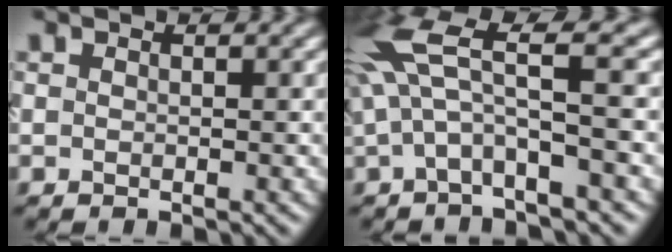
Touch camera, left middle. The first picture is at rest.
{"total": 5.8, "force": [1.9, 1.2, 5.4], "torque": [-0.112, 0.012, 0.032]}